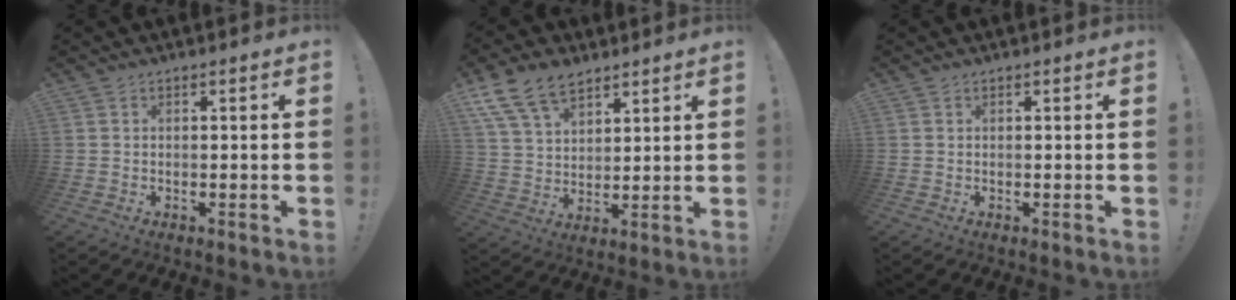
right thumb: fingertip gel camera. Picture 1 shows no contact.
{"total": 12.7, "force": [8.5, 7.3, 6.0], "torque": [-0.113, -0.039, 0.164]}
{"total": 0.0}